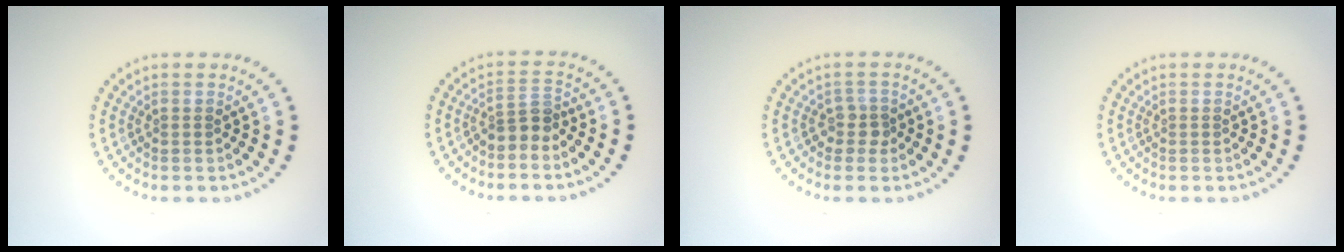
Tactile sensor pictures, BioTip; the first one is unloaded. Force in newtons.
{"total": 2.2, "press": 1.7, "slide": 1.4}
{"total": 1.6, "press": 1.4, "slide": 0.9}
{"total": 0.0}